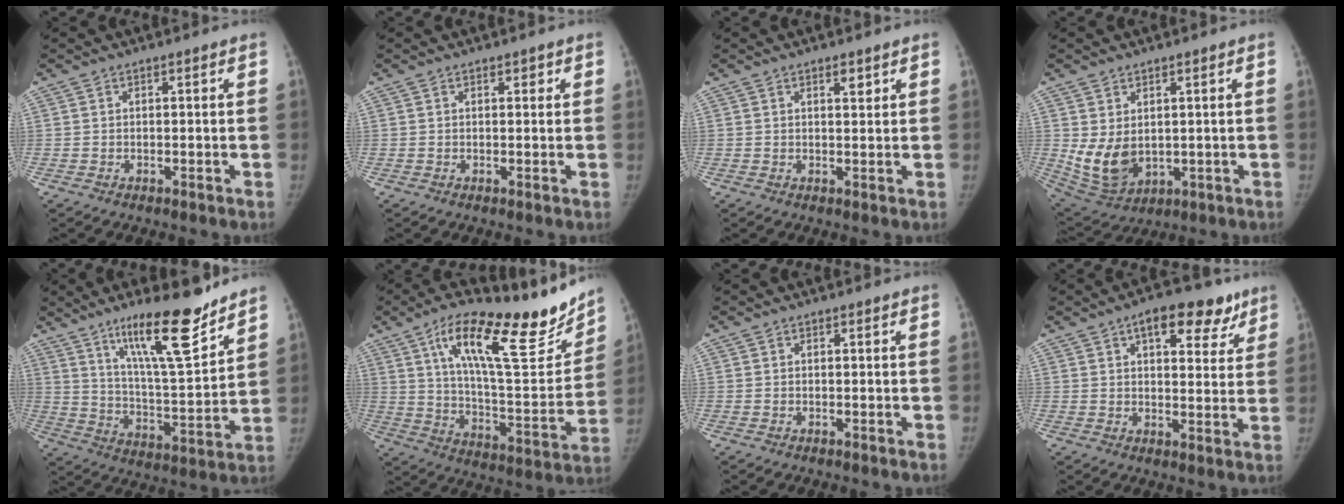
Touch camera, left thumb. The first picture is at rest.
{"total": 1.0, "force": [0.6, 0.6, 0.5], "torque": [0.003, -0.002, 0.006]}
{"total": 1.9, "force": [1.2, 0.8, 1.2], "torque": [-0.011, -0.007, 0.019]}
{"total": 8.8, "force": [0.9, 6.3, 6.1], "torque": [-0.105, -0.021, 0.041]}
{"total": 18.0, "force": [12.6, 3.5, 12.4], "torque": [-0.175, -0.084, 0.213]}
{"total": 26.1, "force": [17.2, 7.8, 17.9], "torque": [-0.233, -0.069, 0.280]}
{"total": 0.0}
{"total": 12.3, "force": [7.0, 6.0, 8.1], "torque": [-0.066, -0.015, 0.094]}